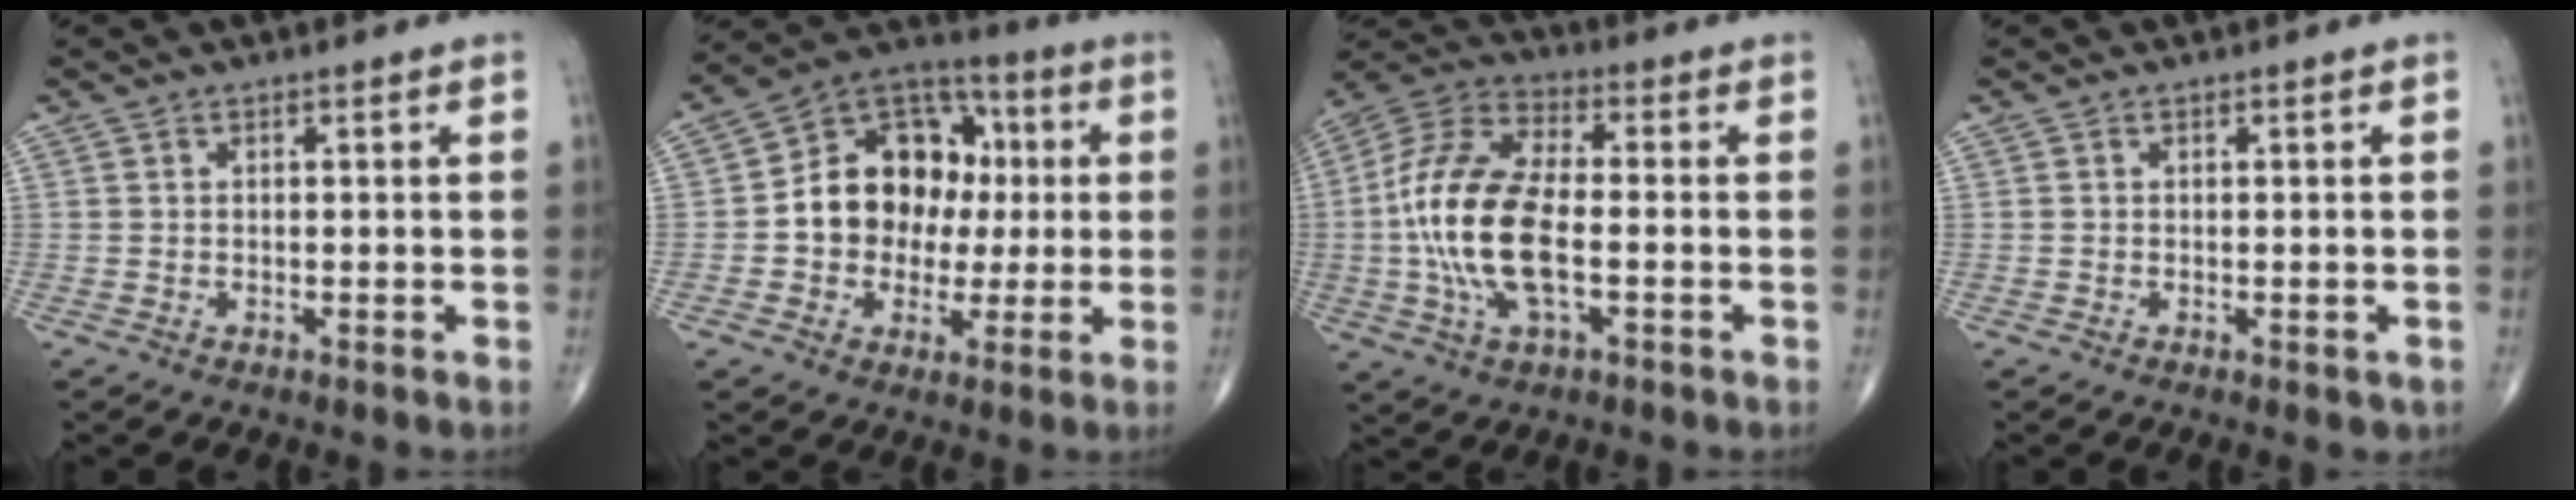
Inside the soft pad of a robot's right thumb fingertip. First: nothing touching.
{"total": 16.1, "force": [0.5, 12.9, 9.7], "torque": [-0.100, 0.031, 0.001]}
{"total": 17.9, "force": [-2.2, 8.2, 15.7], "torque": [-0.334, 0.024, -0.044]}
{"total": 1.0, "force": [-0.4, 0.6, 0.8], "torque": [-0.007, -0.003, -0.002]}